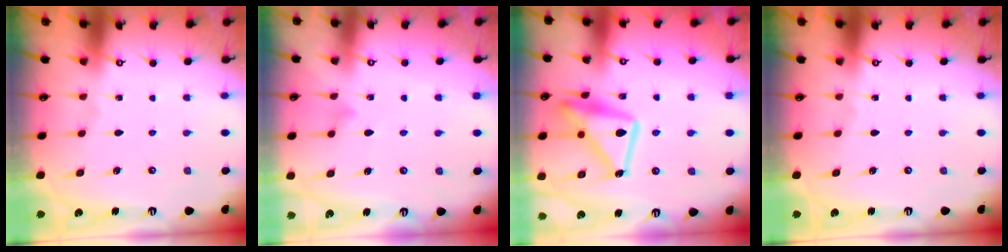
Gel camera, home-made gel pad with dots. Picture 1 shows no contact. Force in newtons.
{"total": 9.8, "press": 9.8, "slide": 0.4}
{"total": 15.7, "press": 15.6, "slide": 1.2}
{"total": 0.0}